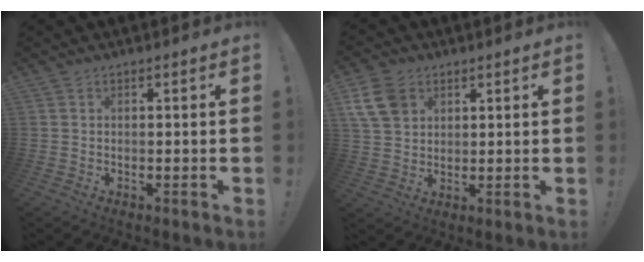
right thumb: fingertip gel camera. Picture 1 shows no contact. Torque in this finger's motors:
{"motor_torque": [0.03, 0.04, 0.20, 0.01, 0.01]}